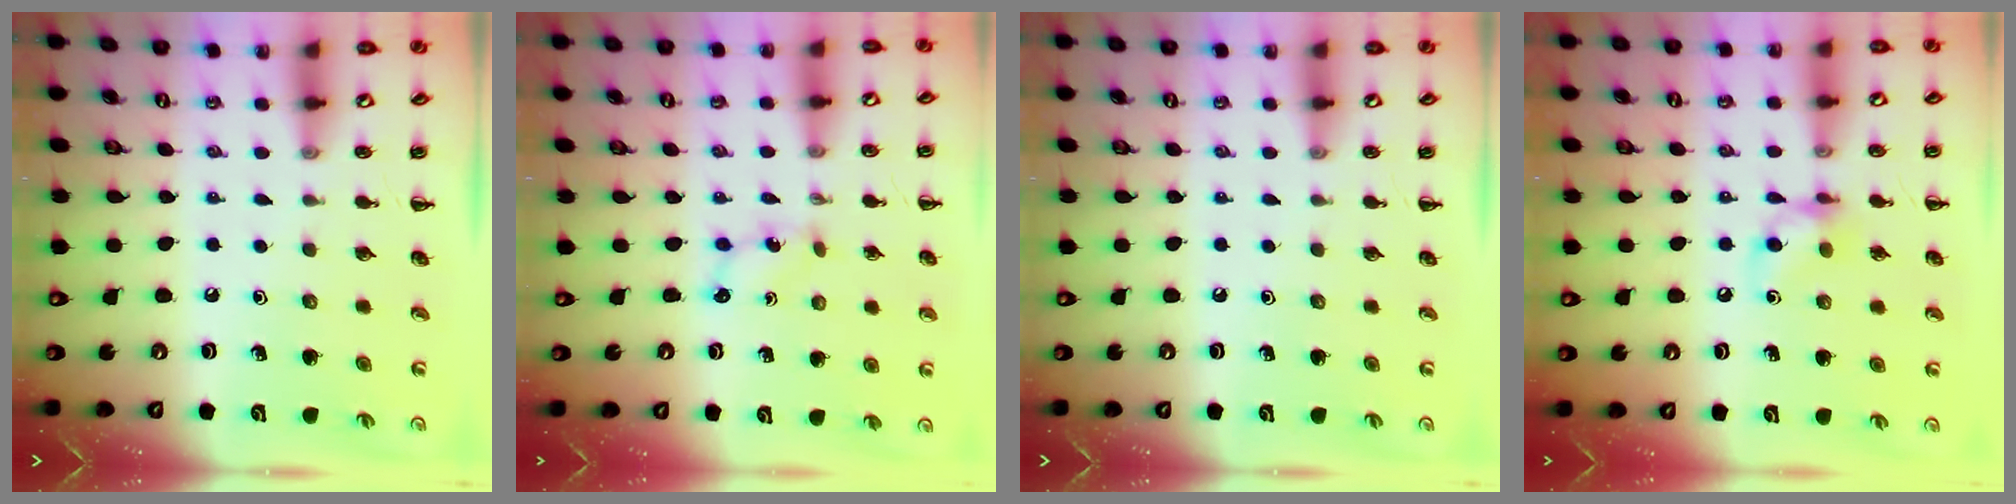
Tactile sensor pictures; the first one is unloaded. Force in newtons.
{"total": 2.7, "press": 2.6, "slide": 0.8}
{"total": 0.0}
{"total": 8.4, "press": 8.3, "slide": 0.9}